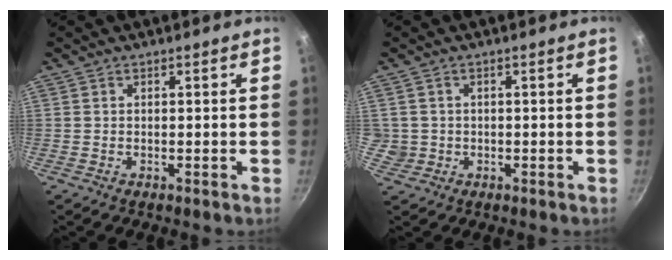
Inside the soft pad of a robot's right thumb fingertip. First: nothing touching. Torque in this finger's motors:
{"motor_torque": [0.44, 0.43, 0.76, 0.53, 0.24]}